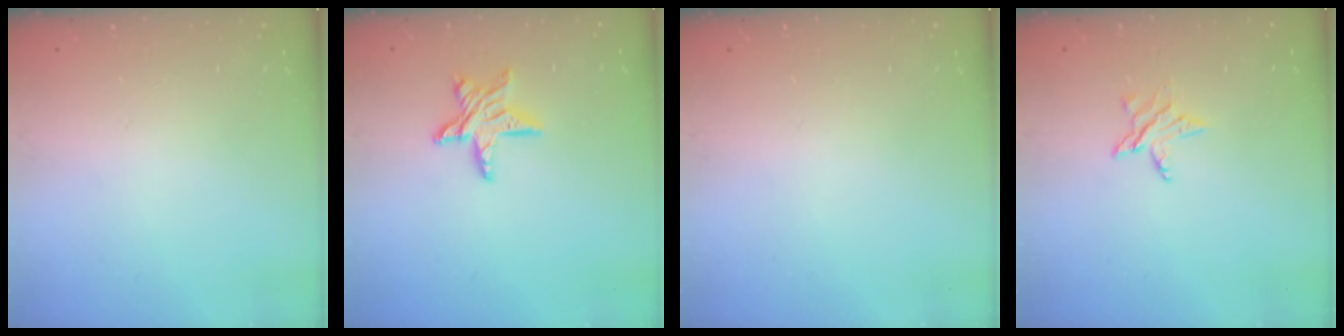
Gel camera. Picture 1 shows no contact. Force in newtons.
{"total": 9.7, "press": 9.6, "slide": 0.9}
{"total": 0.0}
{"total": 5.0, "press": 4.9, "slide": 0.6}